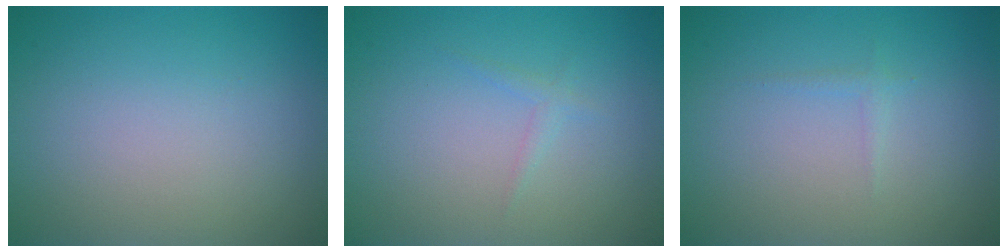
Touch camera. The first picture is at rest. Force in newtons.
{"total": 0.8, "press": 0.8, "slide": 0.1}
{"total": 0.6, "press": 0.6, "slide": 0.0}